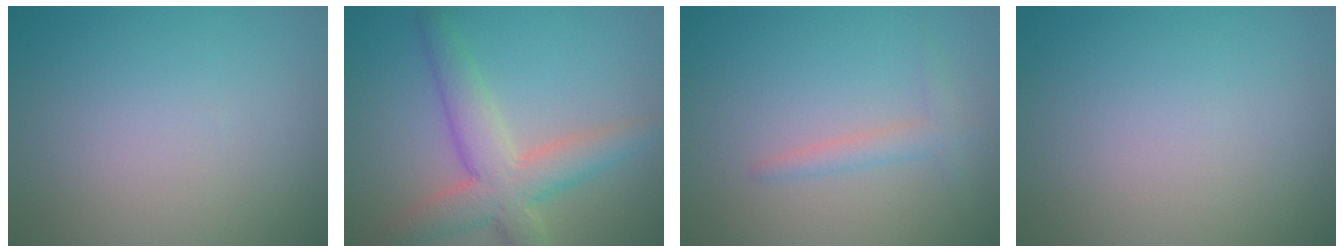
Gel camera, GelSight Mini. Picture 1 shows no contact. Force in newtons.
{"total": 5.7, "press": 5.7, "slide": 0.2}
{"total": 1.6, "press": 1.6, "slide": 0.1}
{"total": 0.0}